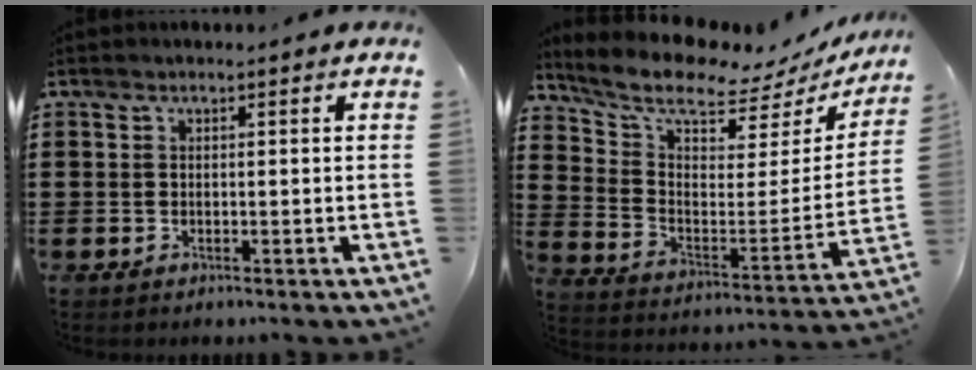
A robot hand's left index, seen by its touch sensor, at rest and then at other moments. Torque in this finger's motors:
{"motor_torque": [1.09, -1.05, 0.50, 0.18]}